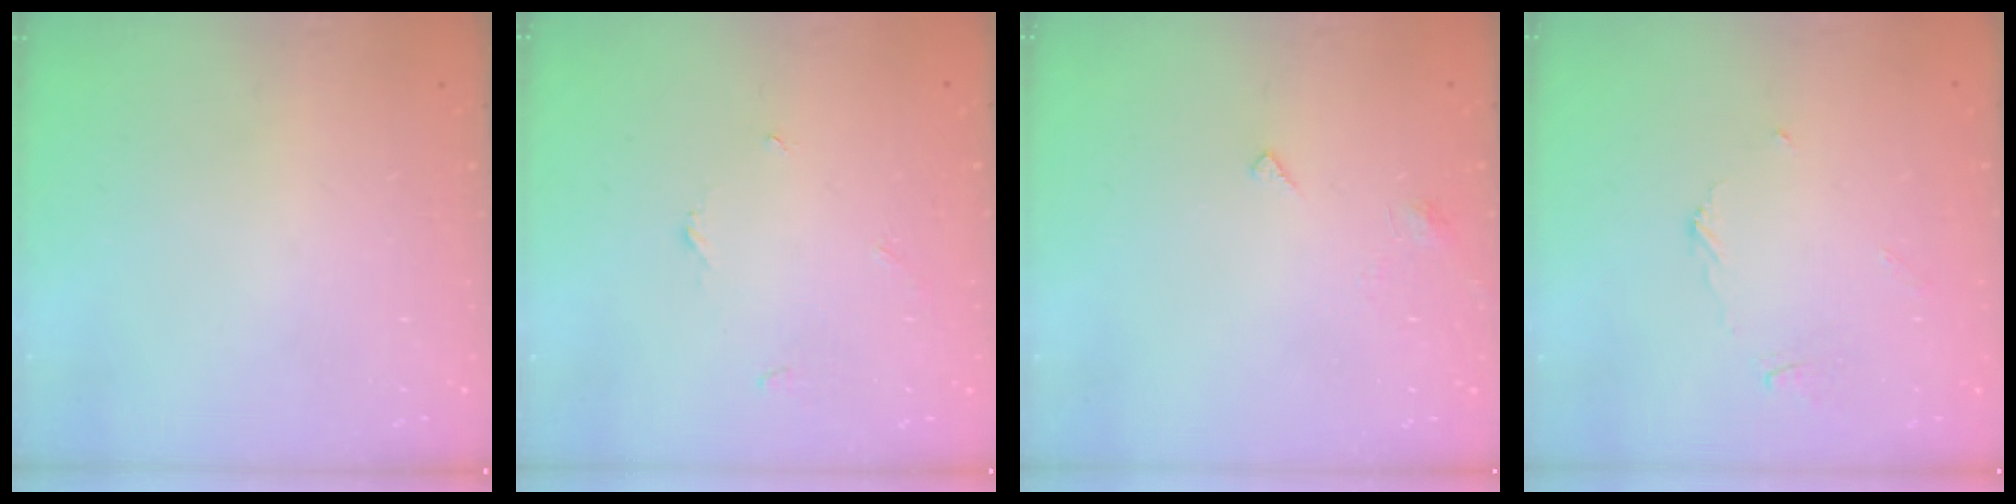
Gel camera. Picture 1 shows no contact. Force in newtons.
{"total": 2.8, "press": 2.8, "slide": 0.3}
{"total": 4.9, "press": 4.9, "slide": 0.3}
{"total": 3.5, "press": 3.5, "slide": 0.3}